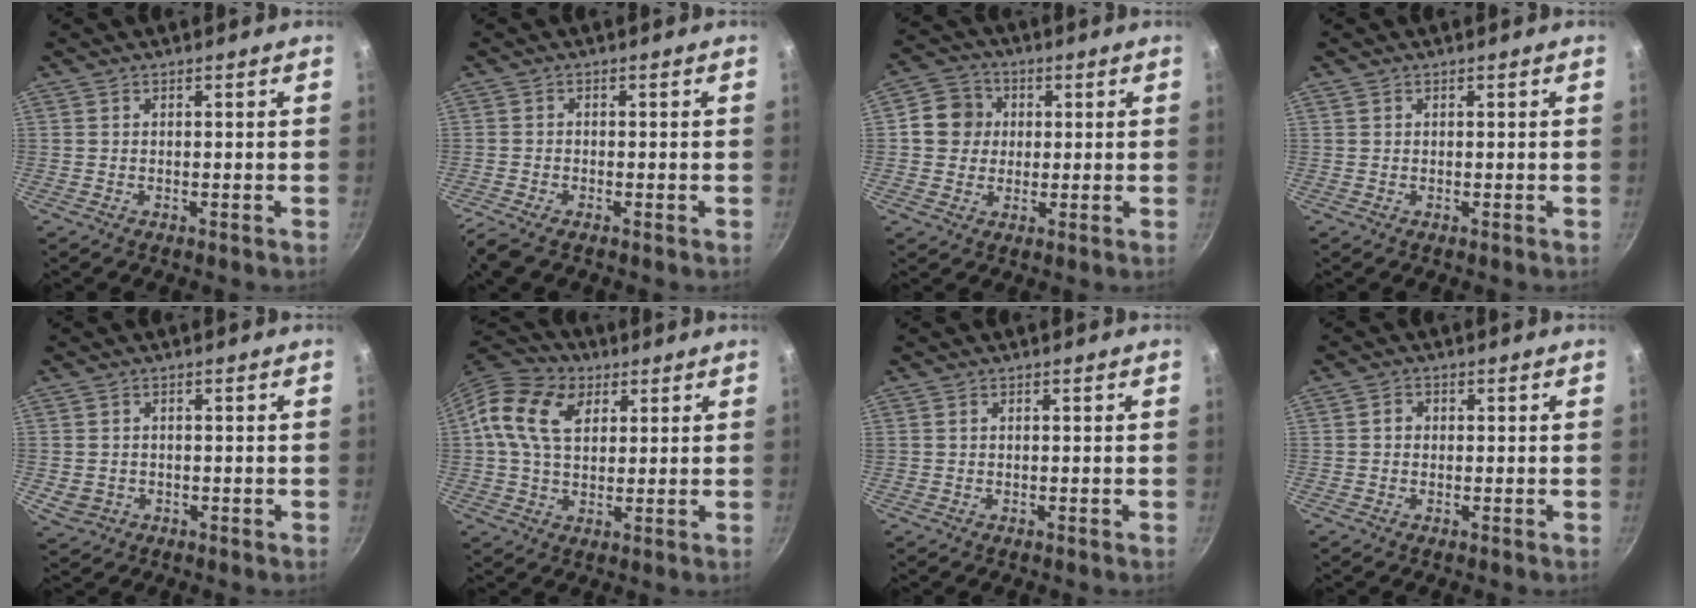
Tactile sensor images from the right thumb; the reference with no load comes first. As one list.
[{"total": 3.9, "force": [-2.6, 1.2, 2.7], "torque": [-0.073, -0.001, -0.059]}, {"total": 7.6, "force": [1.1, 7.0, 2.7], "torque": [-0.010, 0.009, 0.004]}, {"total": 0.0}, {"total": 3.4, "force": [-0.6, 3.0, 1.5], "torque": [-0.026, 0.005, 0.000]}, {"total": 12.3, "force": [4.0, 8.4, 8.1], "torque": [-0.135, 0.004, 0.059]}, {"total": 0.0}, {"total": 1.6, "force": [0.1, 1.5, 0.7], "torque": [-0.008, 0.006, -0.001]}]